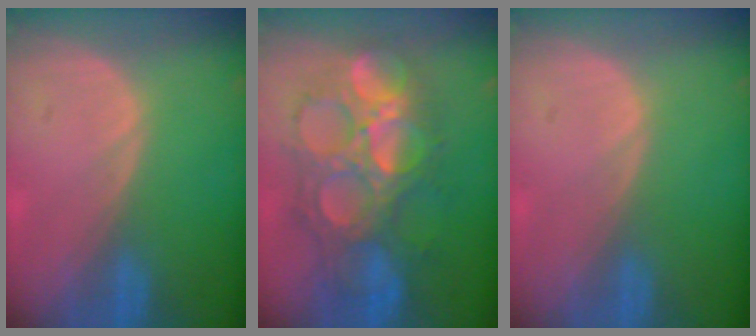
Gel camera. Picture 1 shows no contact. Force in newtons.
{"total": 11.3, "press": 11.3, "slide": 1.2}
{"total": 0.0}